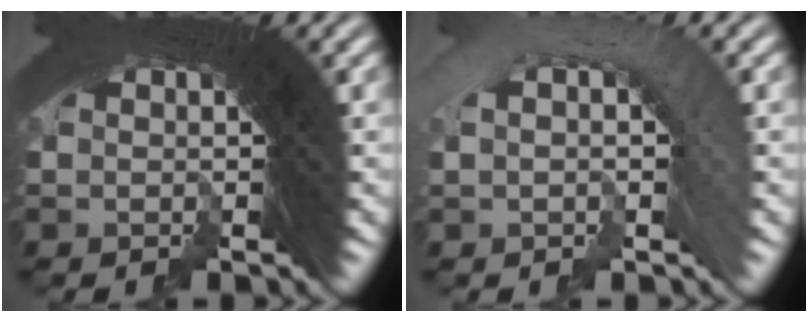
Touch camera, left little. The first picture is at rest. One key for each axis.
{"total": 3.6, "fx": -3.3, "fy": 1.2, "fz": -1.0, "tx": 0.013, "ty": 0.004, "tz": -0.055}